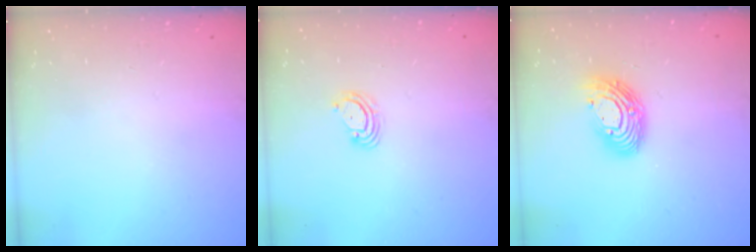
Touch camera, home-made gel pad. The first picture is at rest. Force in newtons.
{"total": 5.5, "press": 5.5, "slide": 0.6}
{"total": 12.6, "press": 12.6, "slide": 1.2}